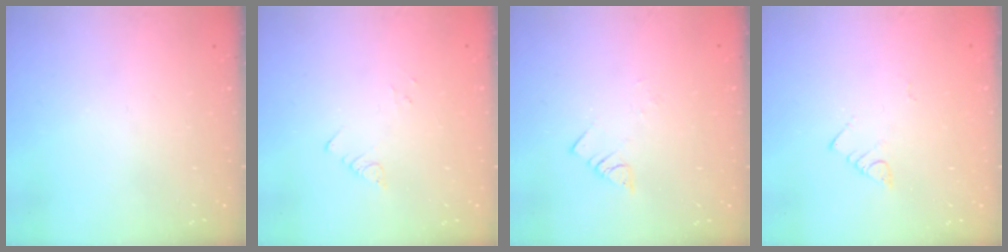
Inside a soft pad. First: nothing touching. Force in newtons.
{"total": 1.9, "press": 1.9, "slide": 0.2}
{"total": 2.8, "press": 2.8, "slide": 0.3}
{"total": 2.7, "press": 2.6, "slide": 0.5}